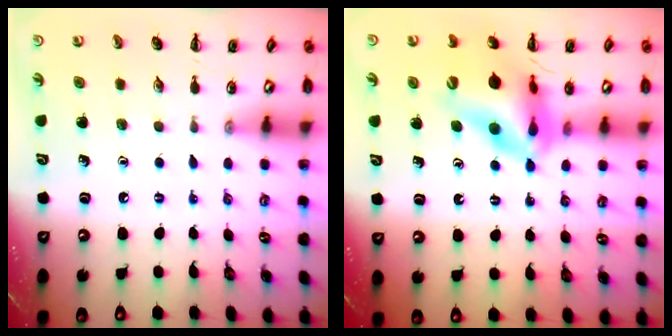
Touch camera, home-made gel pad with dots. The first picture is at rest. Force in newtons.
{"total": 14.8, "press": 14.2, "slide": 4.2}